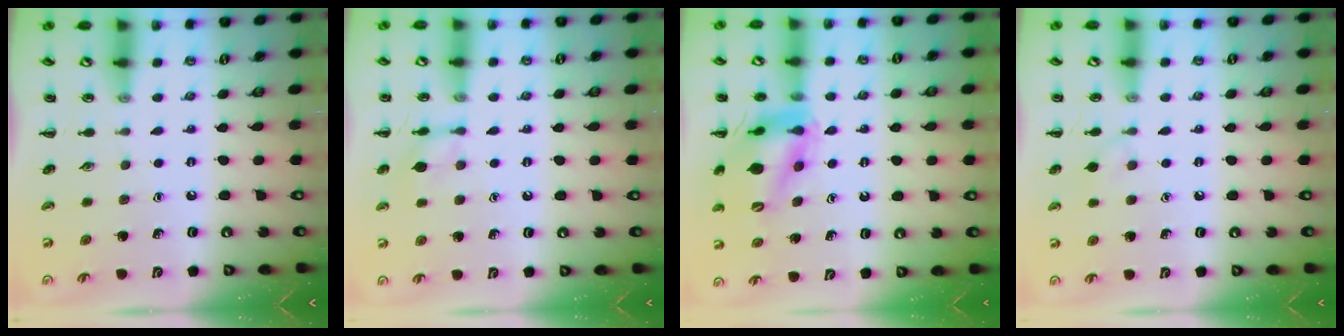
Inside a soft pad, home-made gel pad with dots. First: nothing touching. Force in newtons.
{"total": 8.2, "press": 8.2, "slide": 0.3}
{"total": 16.9, "press": 16.7, "slide": 2.5}
{"total": 4.7, "press": 4.4, "slide": 1.7}